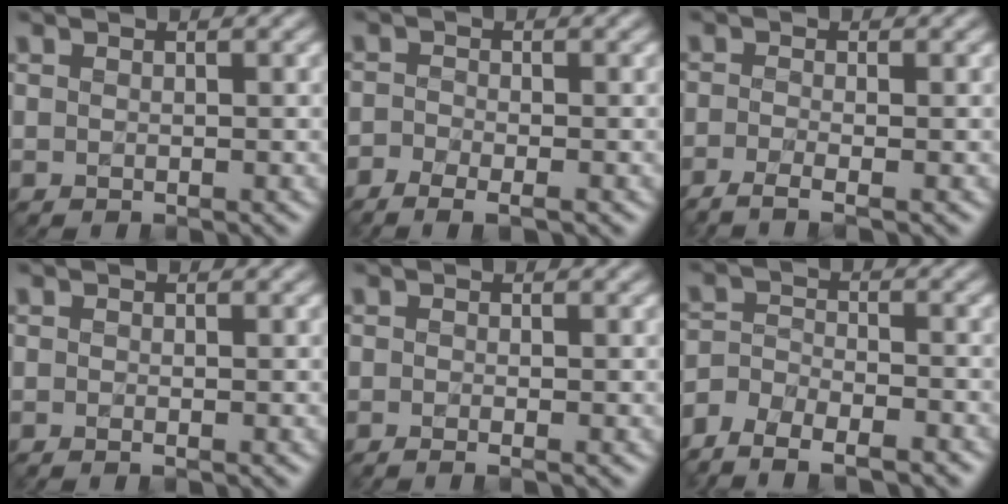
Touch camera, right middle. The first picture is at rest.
{"total": 3.0, "force": [-1.9, 1.2, 2.0], "torque": [-0.027, -0.009, -0.031]}
{"total": 2.9, "force": [-1.8, 0.7, 2.2], "torque": [-0.040, -0.010, -0.048]}
{"total": 0.5, "force": [-0.3, 0.1, 0.4], "torque": [-0.008, -0.007, -0.006]}
{"total": 1.2, "force": [-0.6, 0.3, 1.0], "torque": [-0.012, -0.010, -0.014]}
{"total": 7.4, "force": [-6.0, 3.2, 3.1], "torque": [-0.042, -0.001, -0.101]}